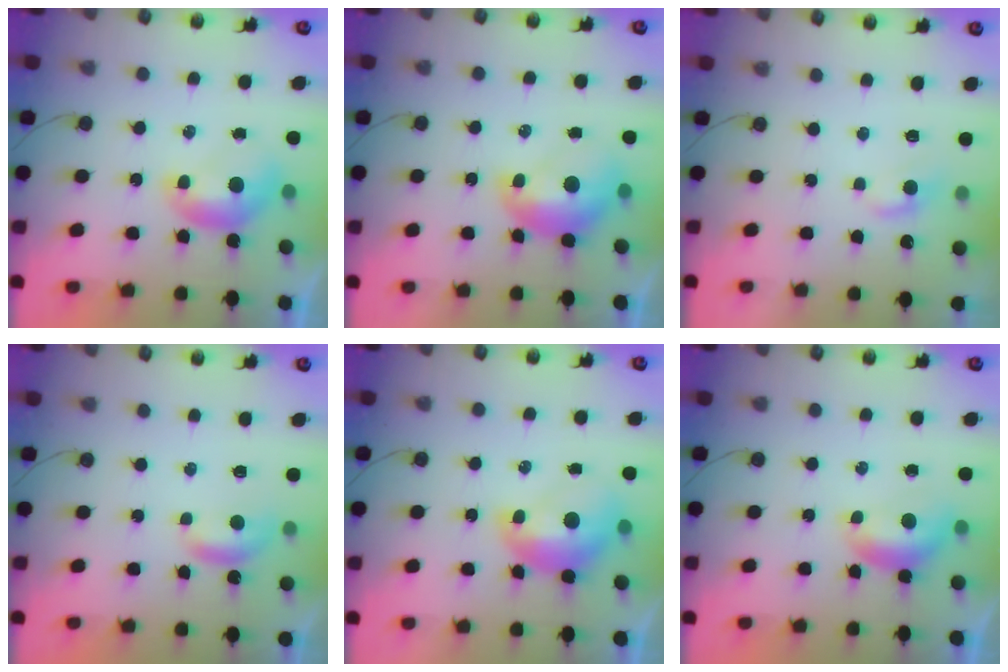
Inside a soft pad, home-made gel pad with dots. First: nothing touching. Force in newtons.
{"total": 2.3, "press": 2.2, "slide": 0.7}
{"total": 0.7, "press": 0.5, "slide": 0.5}
{"total": 1.1, "press": 1.0, "slide": 0.5}
{"total": 2.2, "press": 2.1, "slide": 0.7}
{"total": 0.9, "press": 0.7, "slide": 0.6}